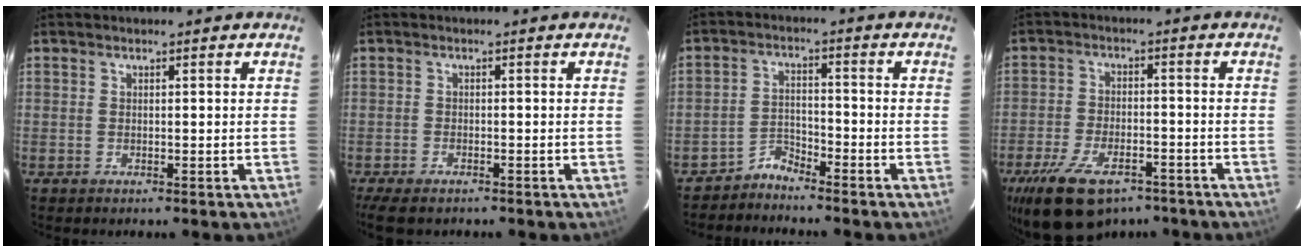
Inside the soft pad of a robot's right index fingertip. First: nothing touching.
{"total": 5.8, "force": [-4.5, 2.3, 2.9], "torque": [-0.076, -0.024, -0.079]}
{"total": 3.5, "force": [-3.3, 0.9, -0.1], "torque": [0.003, 0.008, -0.065]}
{"total": 15.9, "force": [-10.6, 7.8, 8.9], "torque": [-0.198, -0.022, -0.173]}